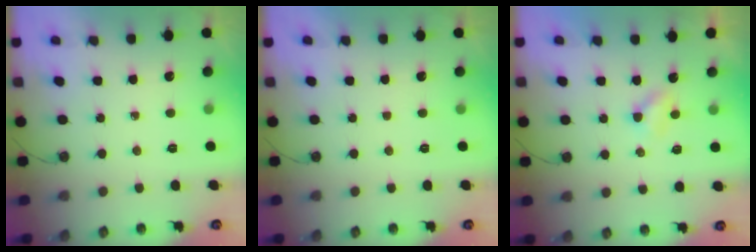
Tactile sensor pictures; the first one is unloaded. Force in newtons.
{"total": 0.0}
{"total": 2.4, "press": 2.4, "slide": 0.6}